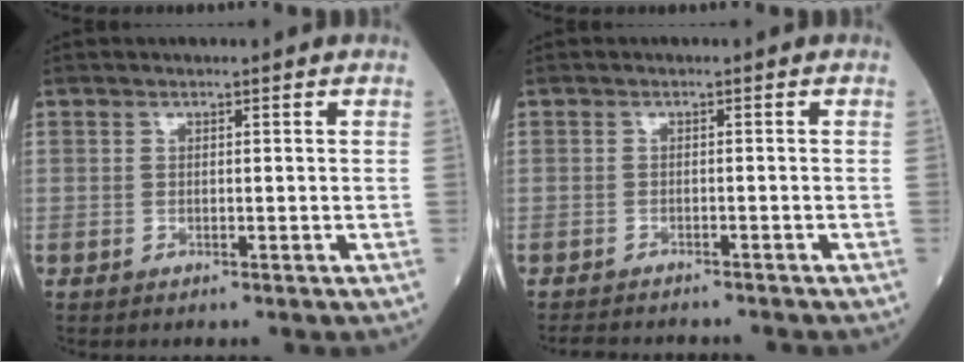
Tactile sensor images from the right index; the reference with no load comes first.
{"total": 7.0, "force": [-6.5, 1.2, 2.3], "torque": [-0.029, -0.007, -0.092]}